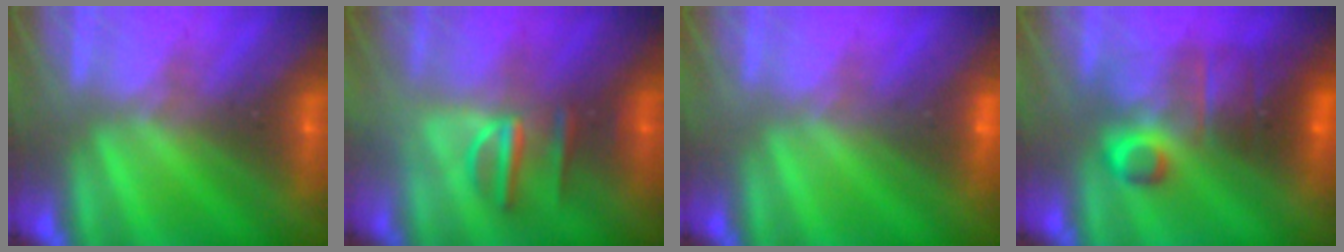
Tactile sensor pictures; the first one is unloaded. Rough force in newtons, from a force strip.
{"total": 2.8}
{"total": 2.9}
{"total": 7.6}